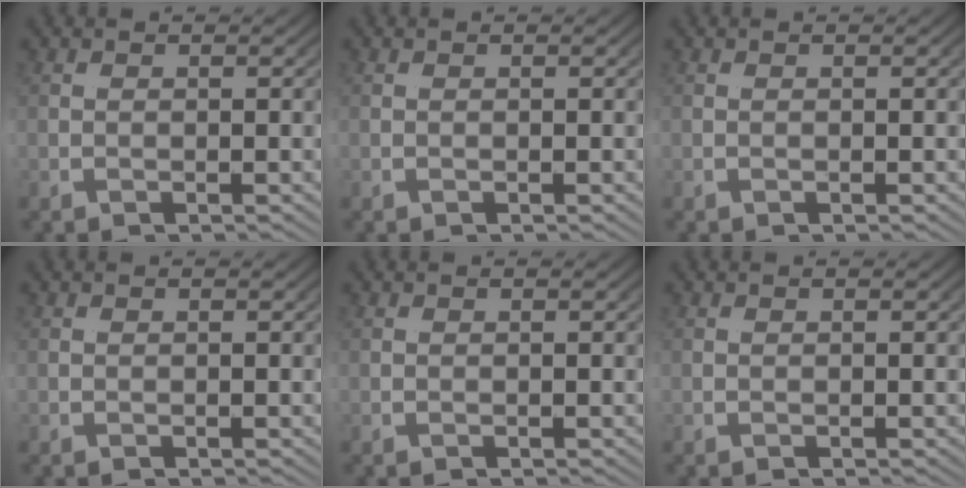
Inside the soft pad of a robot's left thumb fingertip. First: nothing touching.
{"total": 0.0}
{"total": 0.0}
{"total": 0.0}
{"total": 0.0}
{"total": 0.0}